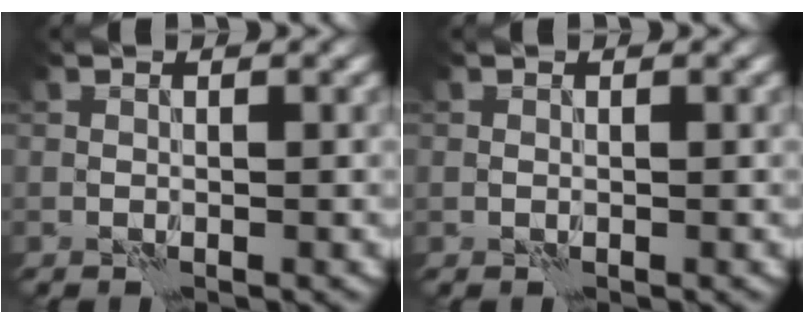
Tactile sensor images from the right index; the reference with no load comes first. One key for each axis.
{"total": 0.0}